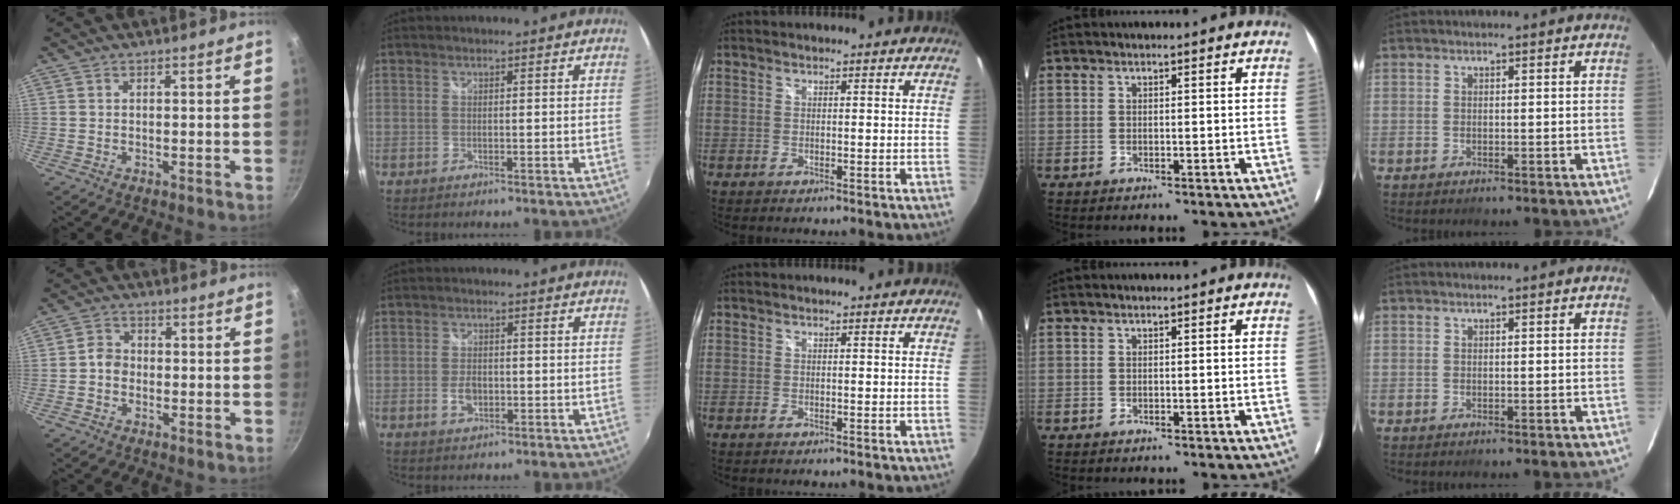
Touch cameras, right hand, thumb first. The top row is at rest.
{"thumb": {"total": 3.3, "force": [-0.8, 2.8, 1.5], "torque": [-0.009, 0.018, -0.021]}, "index": {"total": 3.4, "force": [-1.0, 2.3, 2.4], "torque": [-0.047, -0.002, -0.016]}}